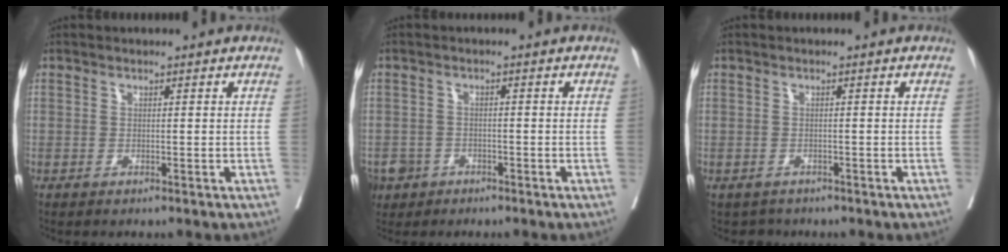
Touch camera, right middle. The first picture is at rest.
{"total": 4.6, "force": [-2.8, 3.5, 0.8], "torque": [-0.016, 0.004, -0.046]}
{"total": 2.1, "force": [-1.7, 1.2, -0.1], "torque": [-0.003, 0.000, -0.026]}